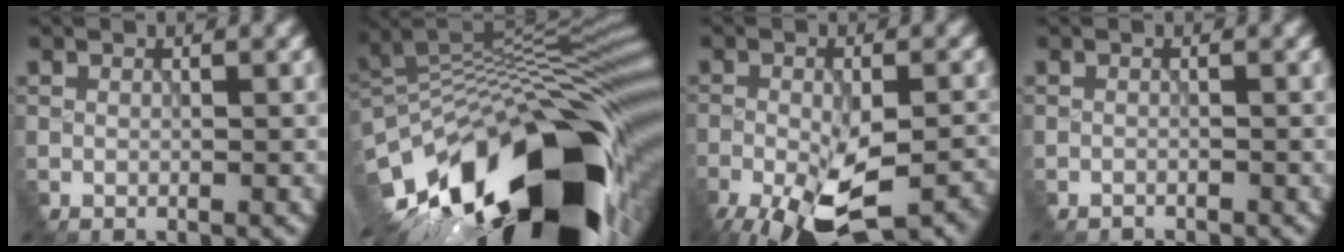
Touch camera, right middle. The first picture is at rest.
{"total": 17.9, "force": [-9.5, 7.0, 13.4], "torque": [-0.233, 0.002, -0.162]}
{"total": 11.1, "force": [-6.7, 3.9, 8.0], "torque": [-0.166, -0.029, -0.102]}
{"total": 1.3, "force": [-1.0, -0.2, -0.9], "torque": [0.011, 0.000, -0.020]}